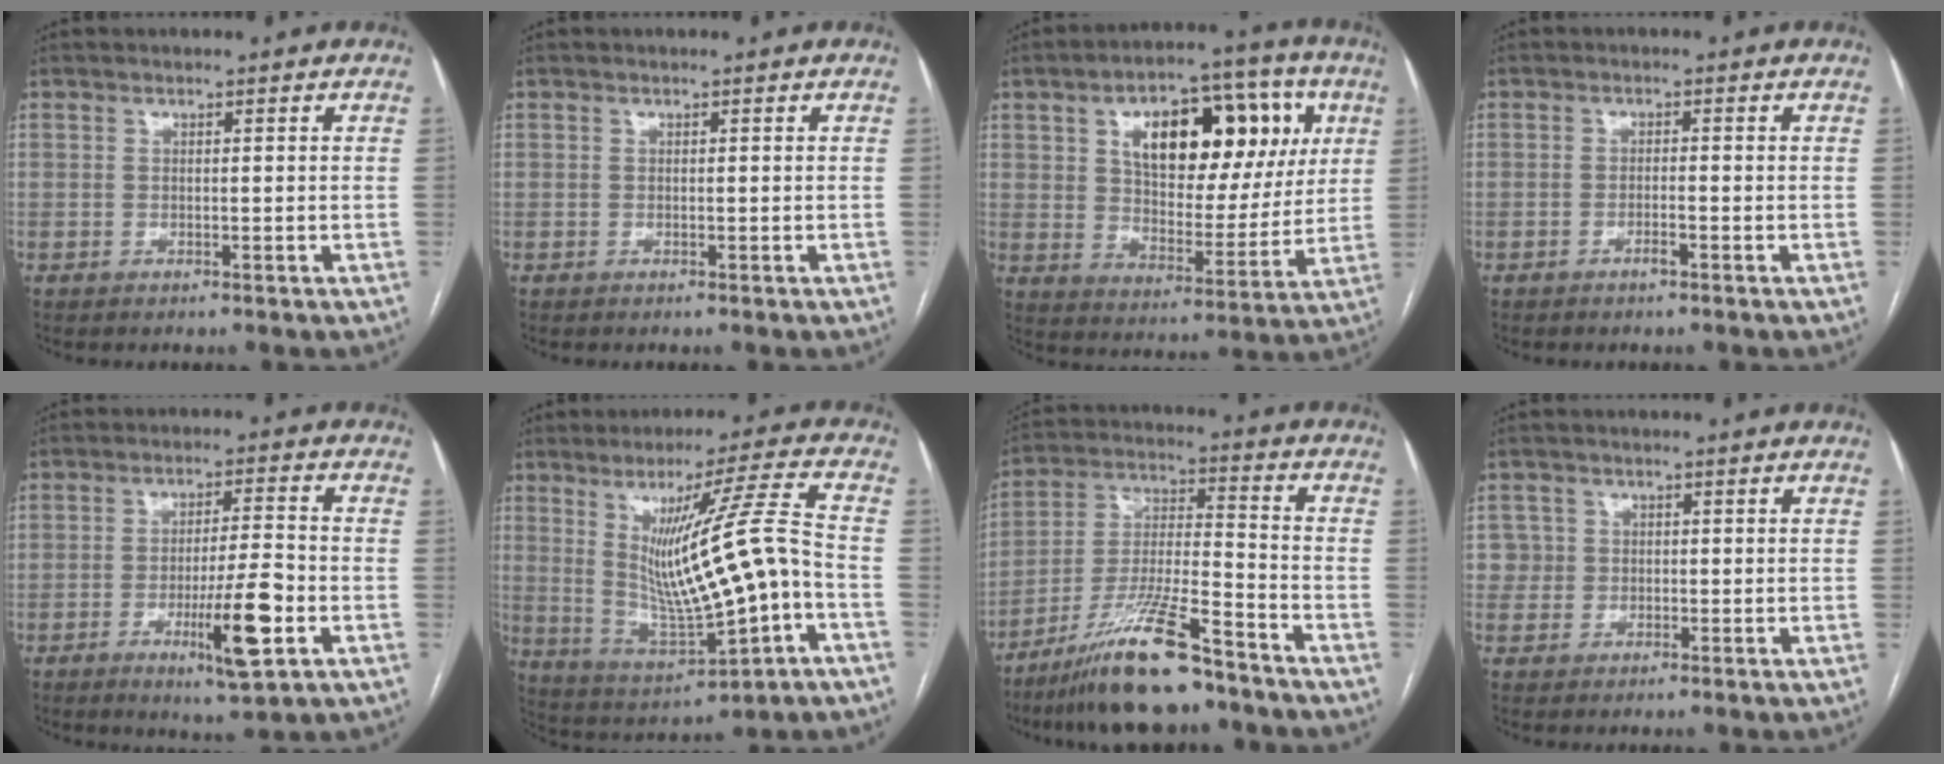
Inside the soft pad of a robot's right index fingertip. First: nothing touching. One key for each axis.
{"total": 0.0}
{"total": 20.2, "fx": 6.9, "fy": 9.8, "fz": 16.3, "tx": -0.234, "ty": 0.038, "tz": 0.107}
{"total": 1.5, "fx": -0.9, "fy": 0.1, "fz": 1.2, "tx": -0.025, "ty": -0.001, "tz": -0.015}
{"total": 10.0, "fx": -3.6, "fy": 1.2, "fz": 9.3, "tx": -0.151, "ty": -0.009, "tz": -0.054}
{"total": 16.9, "fx": -1.1, "fy": 0.8, "fz": 16.8, "tx": -0.290, "ty": -0.007, "tz": -0.007}
{"total": 14.6, "fx": -10.9, "fy": 1.7, "fz": 9.5, "tx": -0.187, "ty": -0.016, "tz": -0.197}
{"total": 2.6, "fx": 0.4, "fy": 2.6, "fz": -0.3, "tx": 0.025, "ty": 0.011, "tz": 0.002}